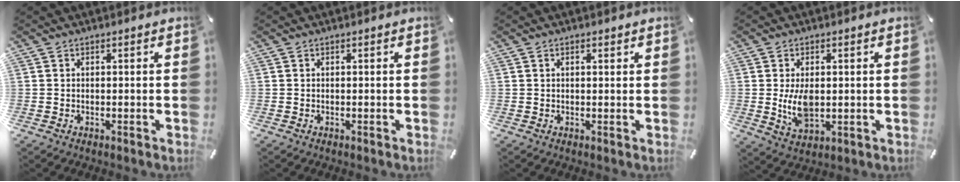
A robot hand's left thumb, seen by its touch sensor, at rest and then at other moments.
{"total": 0.0}
{"total": 0.8, "force": [0.6, 0.4, 0.4], "torque": [-0.008, 0.003, 0.010]}
{"total": 6.8, "force": [0.4, 4.1, 5.5], "torque": [-0.121, -0.009, -0.001]}